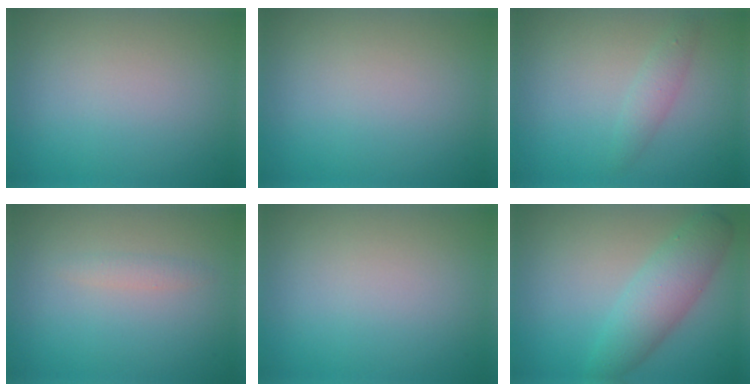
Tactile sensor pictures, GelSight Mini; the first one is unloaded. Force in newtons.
{"total": 0.0}
{"total": 1.6, "press": 1.6, "slide": 0.1}
{"total": 0.9, "press": 0.9, "slide": 0.0}
{"total": 0.0}
{"total": 4.6, "press": 4.6, "slide": 0.1}